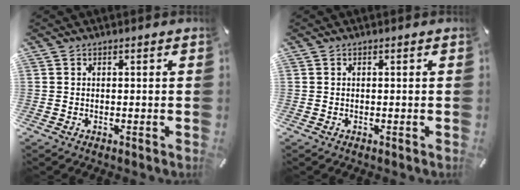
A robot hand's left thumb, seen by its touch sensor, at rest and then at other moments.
{"total": 0.0}